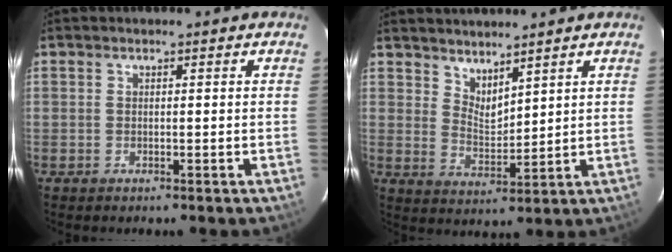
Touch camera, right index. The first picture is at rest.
{"total": 5.0, "force": [4.3, 1.7, 1.8], "torque": [-0.026, -0.008, 0.082]}